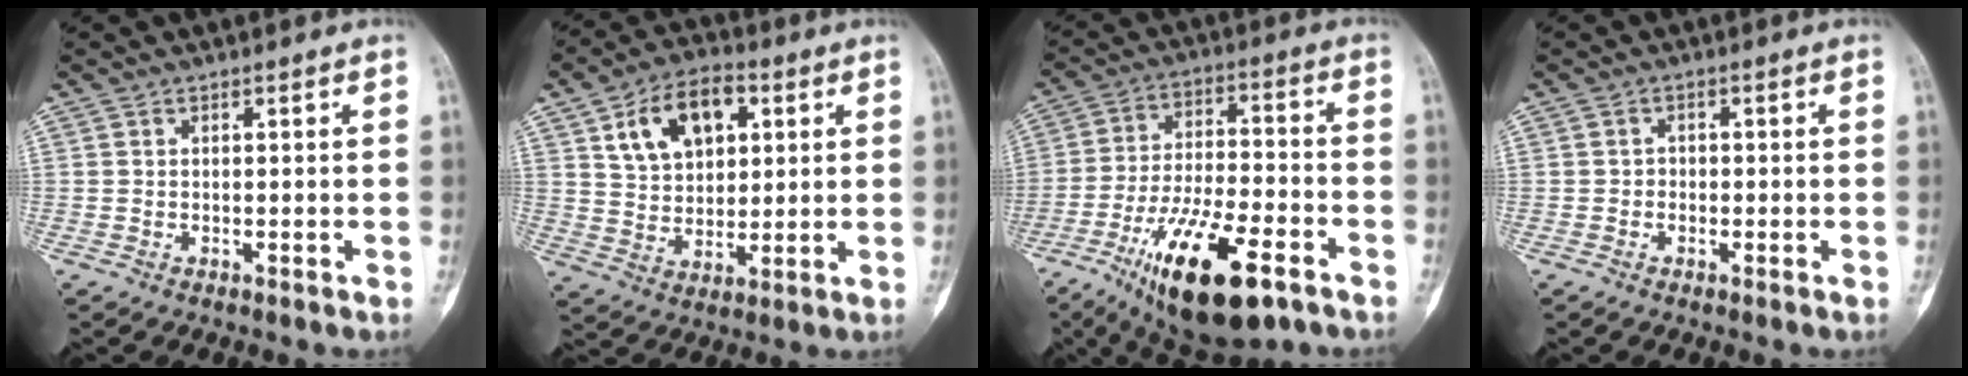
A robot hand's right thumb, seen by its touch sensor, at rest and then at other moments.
{"total": 13.1, "force": [5.0, 8.4, 8.8], "torque": [-0.118, -0.005, 0.088]}
{"total": 19.2, "force": [-10.3, 6.7, 14.7], "torque": [-0.263, 0.042, -0.168]}
{"total": 1.2, "force": [-0.4, 1.1, 0.3], "torque": [0.011, 0.007, -0.011]}